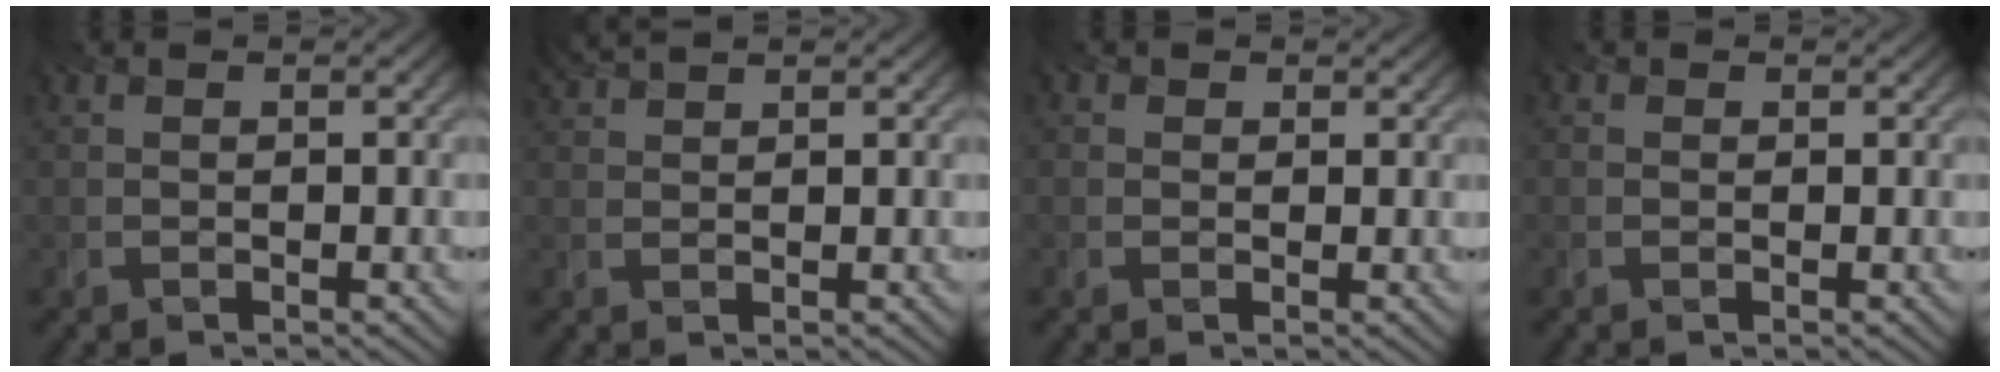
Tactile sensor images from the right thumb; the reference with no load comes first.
{"total": 2.1, "force": [2.0, 0.3, 0.7], "torque": [-0.019, 0.011, 0.043]}
{"total": 0.9, "force": [0.4, 0.8, 0.0], "torque": [0.004, -0.005, 0.002]}
{"total": 0.0}